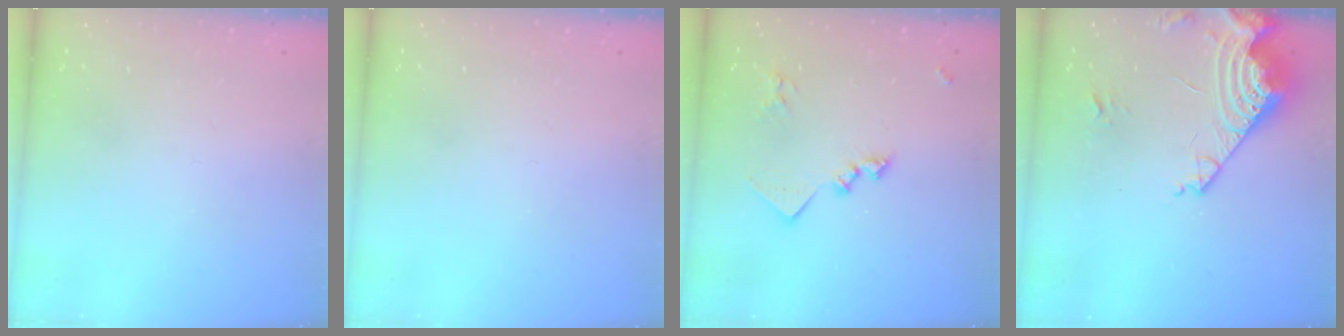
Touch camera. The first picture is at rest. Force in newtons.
{"total": 0.0}
{"total": 12.7, "press": 12.7, "slide": 0.6}
{"total": 16.4, "press": 16.3, "slide": 1.9}